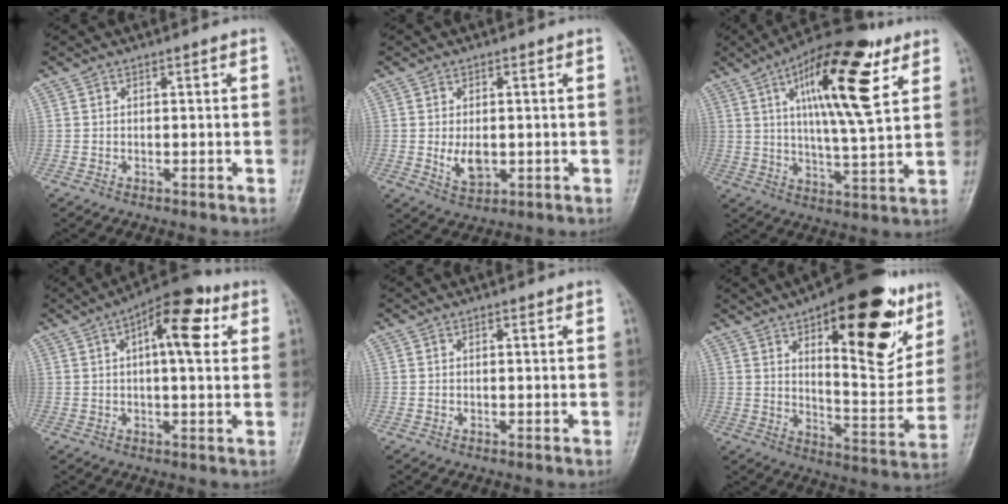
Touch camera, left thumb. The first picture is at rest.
{"total": 4.9, "force": [-0.3, 3.0, 3.8], "torque": [-0.057, -0.009, 0.003]}
{"total": 19.3, "force": [8.3, 5.6, 16.5], "torque": [-0.246, -0.024, 0.130]}
{"total": 11.7, "force": [3.9, 4.6, 10.1], "torque": [-0.134, 0.017, 0.048]}
{"total": 0.0}
{"total": 25.7, "force": [12.9, 10.1, 19.7], "torque": [-0.229, -0.051, 0.191]}